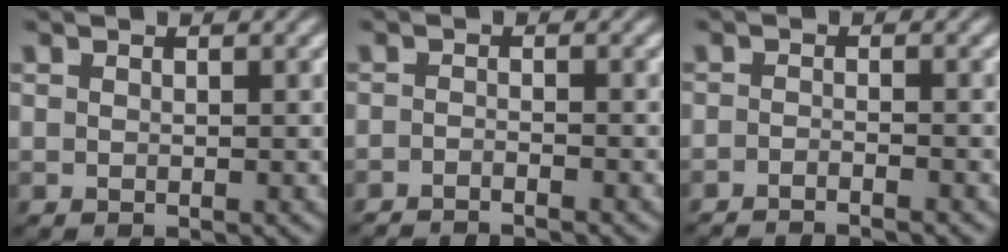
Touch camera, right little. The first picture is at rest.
{"total": 2.6, "force": [-2.6, -0.3, -0.1], "torque": [0.005, -0.012, -0.041]}
{"total": 2.7, "force": [-2.7, -0.3, 0.2], "torque": [0.001, -0.010, -0.043]}